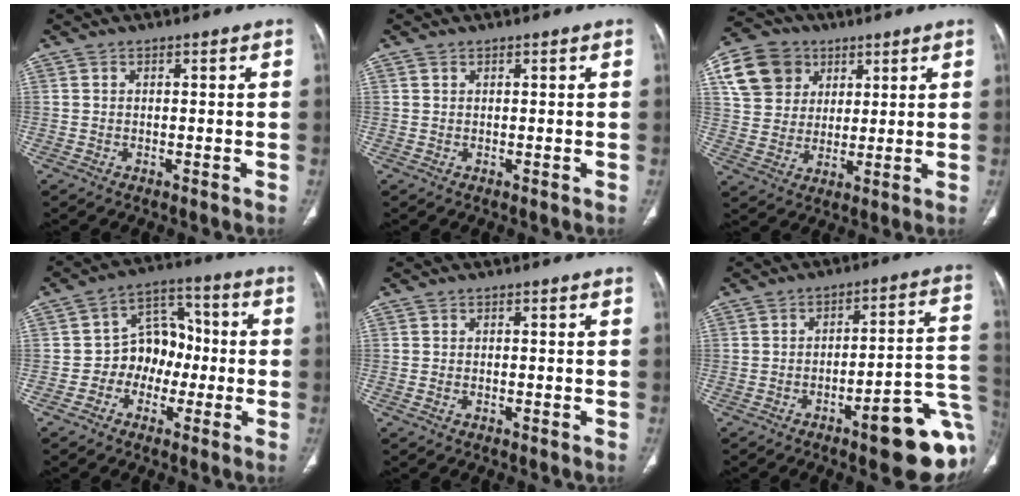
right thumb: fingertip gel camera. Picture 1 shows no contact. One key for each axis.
{"total": 0.5, "fx": 0.3, "fy": 0.4, "fz": 0.2, "tx": -0.003, "ty": 0.000, "tz": 0.006}
{"total": 13.2, "fx": 5.5, "fy": 10.9, "fz": 5.0, "tx": -0.076, "ty": 0.001, "tz": 0.100}
{"total": 9.6, "fx": -1.9, "fy": 7.7, "fz": 5.4, "tx": -0.037, "ty": 0.041, "tz": -0.045}
{"total": 0.6, "fx": -0.3, "fy": 0.3, "fz": 0.3, "tx": -0.011, "ty": 0.003, "tz": -0.005}
{"total": 18.2, "fx": -7.1, "fy": 4.6, "fz": 16.1, "tx": -0.133, "ty": 0.045, "tz": -0.085}